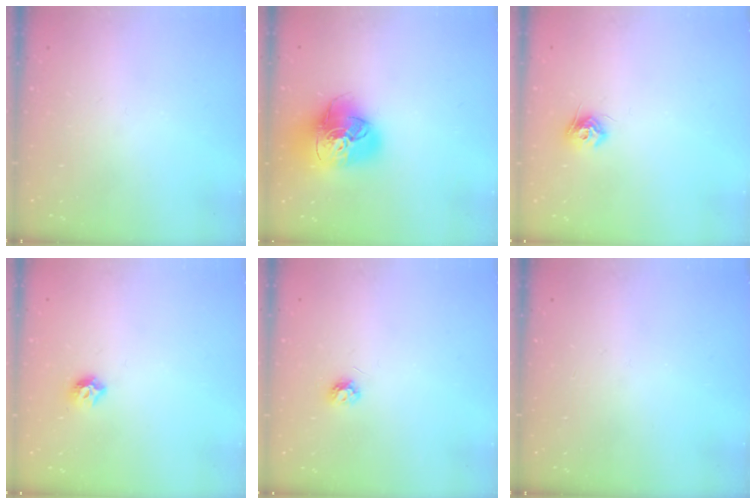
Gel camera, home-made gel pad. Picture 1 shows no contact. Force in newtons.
{"total": 21.8, "press": 21.6, "slide": 2.6}
{"total": 8.1, "press": 8.1, "slide": 0.2}
{"total": 5.8, "press": 5.7, "slide": 0.9}
{"total": 3.8, "press": 3.8, "slide": 0.5}
{"total": 0.0}